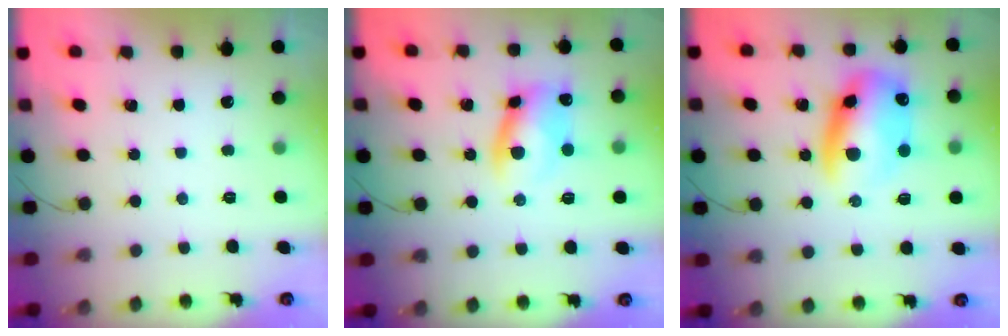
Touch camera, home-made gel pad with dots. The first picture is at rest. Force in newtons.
{"total": 9.4, "press": 9.4, "slide": 0.8}
{"total": 13.4, "press": 13.2, "slide": 2.7}